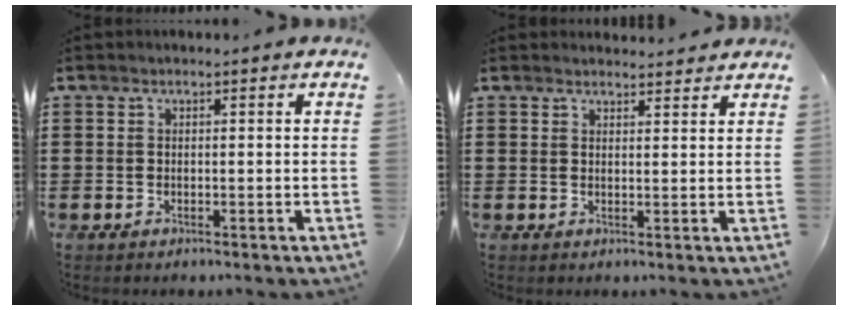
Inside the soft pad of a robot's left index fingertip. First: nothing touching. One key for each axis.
{"total": 2.0, "fx": 2.0, "fy": 0.2, "fz": 0.0, "tx": 0.002, "ty": -0.004, "tz": 0.037}